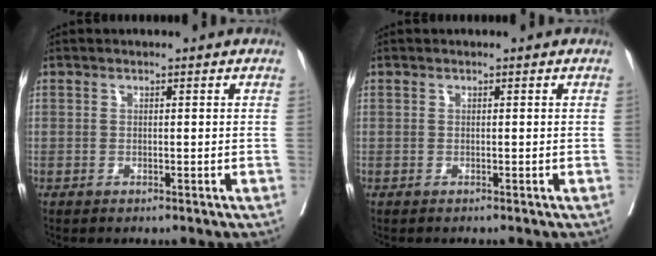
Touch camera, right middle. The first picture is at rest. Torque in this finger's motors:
{"motor_torque": [0.00, 0.00, -0.01, 0.00]}